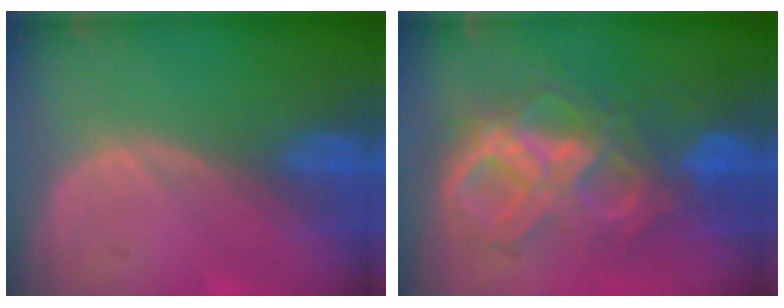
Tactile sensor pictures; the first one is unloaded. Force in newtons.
{"total": 10.1, "press": 10.0, "slide": 1.2}